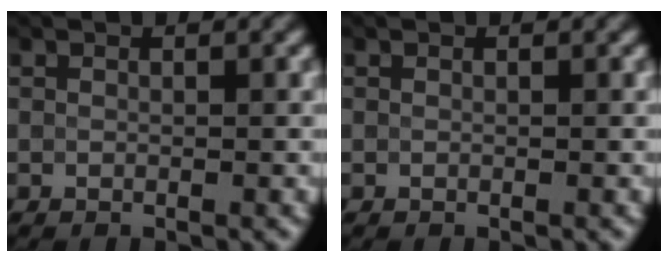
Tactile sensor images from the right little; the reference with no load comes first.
{"total": 0.0}